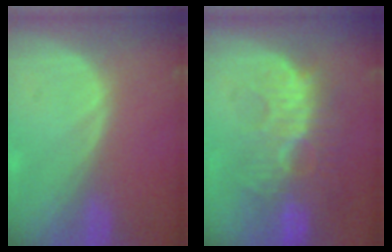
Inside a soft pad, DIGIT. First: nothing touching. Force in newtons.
{"total": 11.1, "press": 9.6, "slide": 5.6}